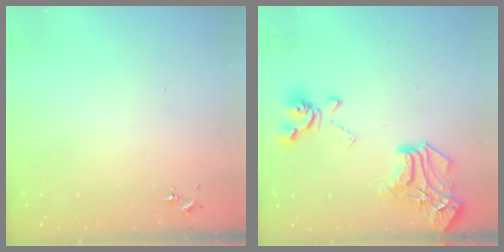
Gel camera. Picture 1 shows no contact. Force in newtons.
{"total": 19.7, "press": 19.7, "slide": 1.4}